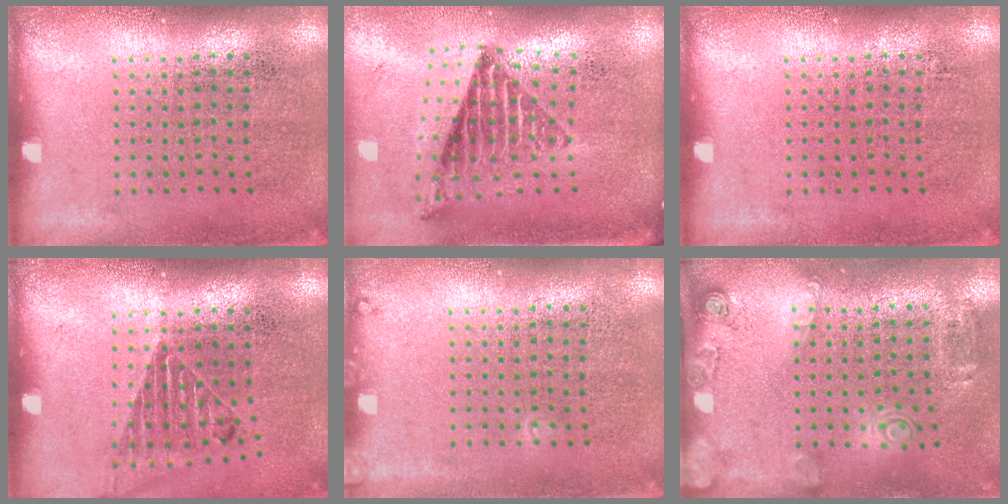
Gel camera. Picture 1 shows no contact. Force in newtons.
{"total": 1.7, "press": 1.4, "slide": 1.0}
{"total": 0.0}
{"total": 1.2, "press": 1.1, "slide": 0.3}
{"total": 0.6, "press": 0.6, "slide": 0.2}
{"total": 2.0, "press": 1.2, "slide": 1.5}